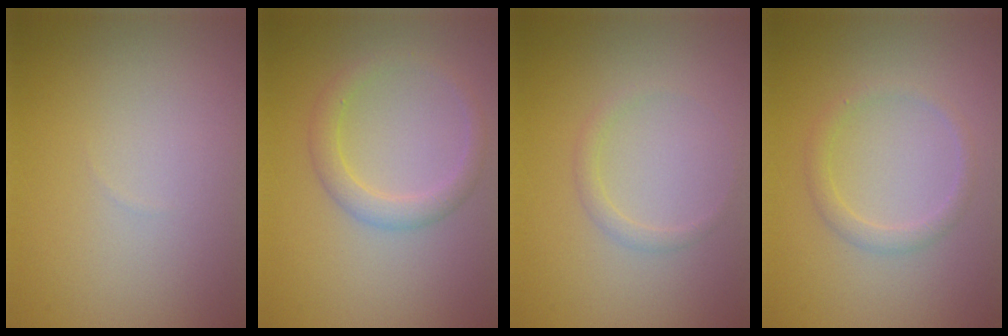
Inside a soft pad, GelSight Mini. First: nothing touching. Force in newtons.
{"total": 2.2, "press": 2.2, "slide": 0.1}
{"total": 1.0, "press": 1.0, "slide": 0.0}
{"total": 1.5, "press": 1.5, "slide": 0.1}